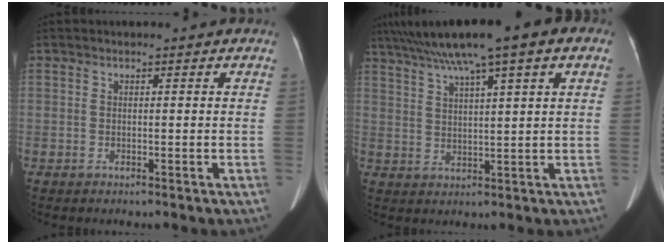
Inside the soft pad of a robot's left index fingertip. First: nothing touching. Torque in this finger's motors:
{"motor_torque": [0.80, -1.34, -0.01, -0.10]}